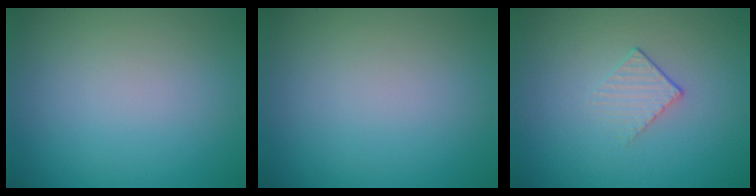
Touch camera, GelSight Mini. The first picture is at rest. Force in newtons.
{"total": 0.0}
{"total": 1.3, "press": 0.7, "slide": 1.1}